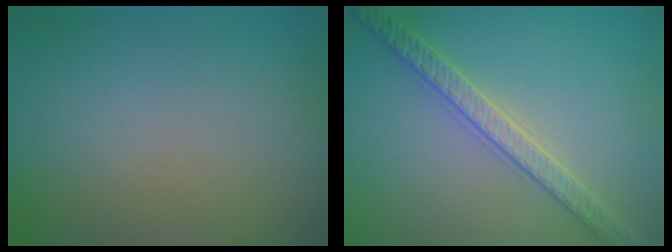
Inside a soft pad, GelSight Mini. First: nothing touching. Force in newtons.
{"total": 3.4, "press": 3.4, "slide": 0.6}